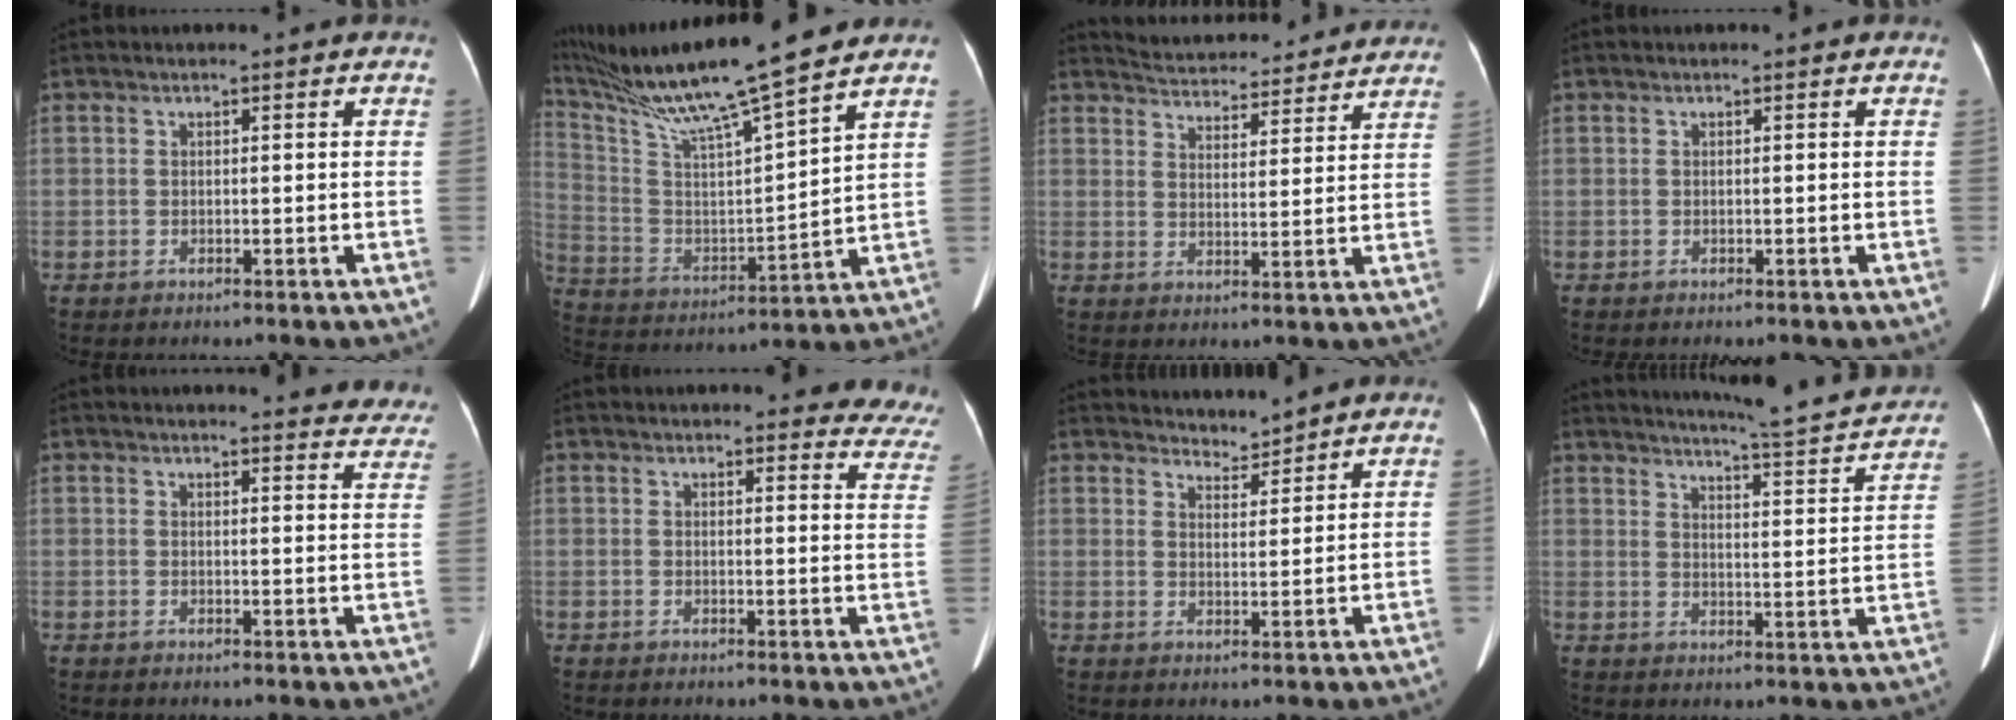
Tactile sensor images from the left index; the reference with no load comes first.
{"total": 19.0, "force": [16.0, -0.9, 10.3], "torque": [-0.200, 0.001, 0.288]}
{"total": 16.2, "force": [15.4, 3.4, 3.6], "torque": [-0.047, 0.020, 0.202]}
{"total": 0.0}
{"total": 11.7, "force": [11.4, 1.9, 1.8], "torque": [0.017, -0.050, 0.091]}
{"total": 12.9, "force": [12.4, 2.9, 2.3], "torque": [0.025, -0.042, 0.095]}
{"total": 3.1, "force": [3.0, 0.1, -0.6], "torque": [0.003, 0.002, 0.056]}
{"total": 15.3, "force": [14.5, 0.2, 4.9], "torque": [-0.078, -0.038, 0.177]}